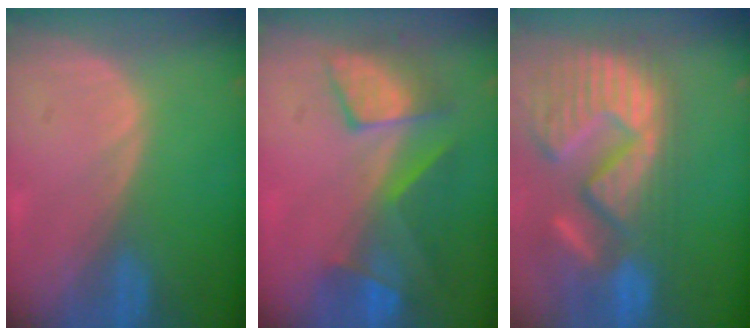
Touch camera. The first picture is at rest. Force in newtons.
{"total": 8.1, "press": 7.9, "slide": 1.8}
{"total": 15.4, "press": 12.7, "slide": 8.7}